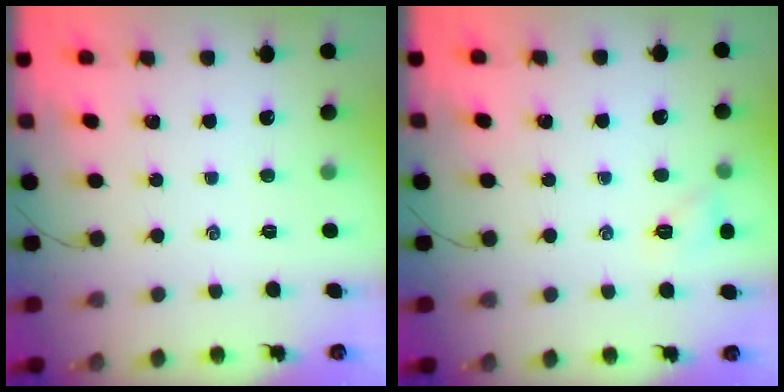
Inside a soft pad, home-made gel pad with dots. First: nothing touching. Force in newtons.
{"total": 6.8, "press": 6.7, "slide": 1.3}